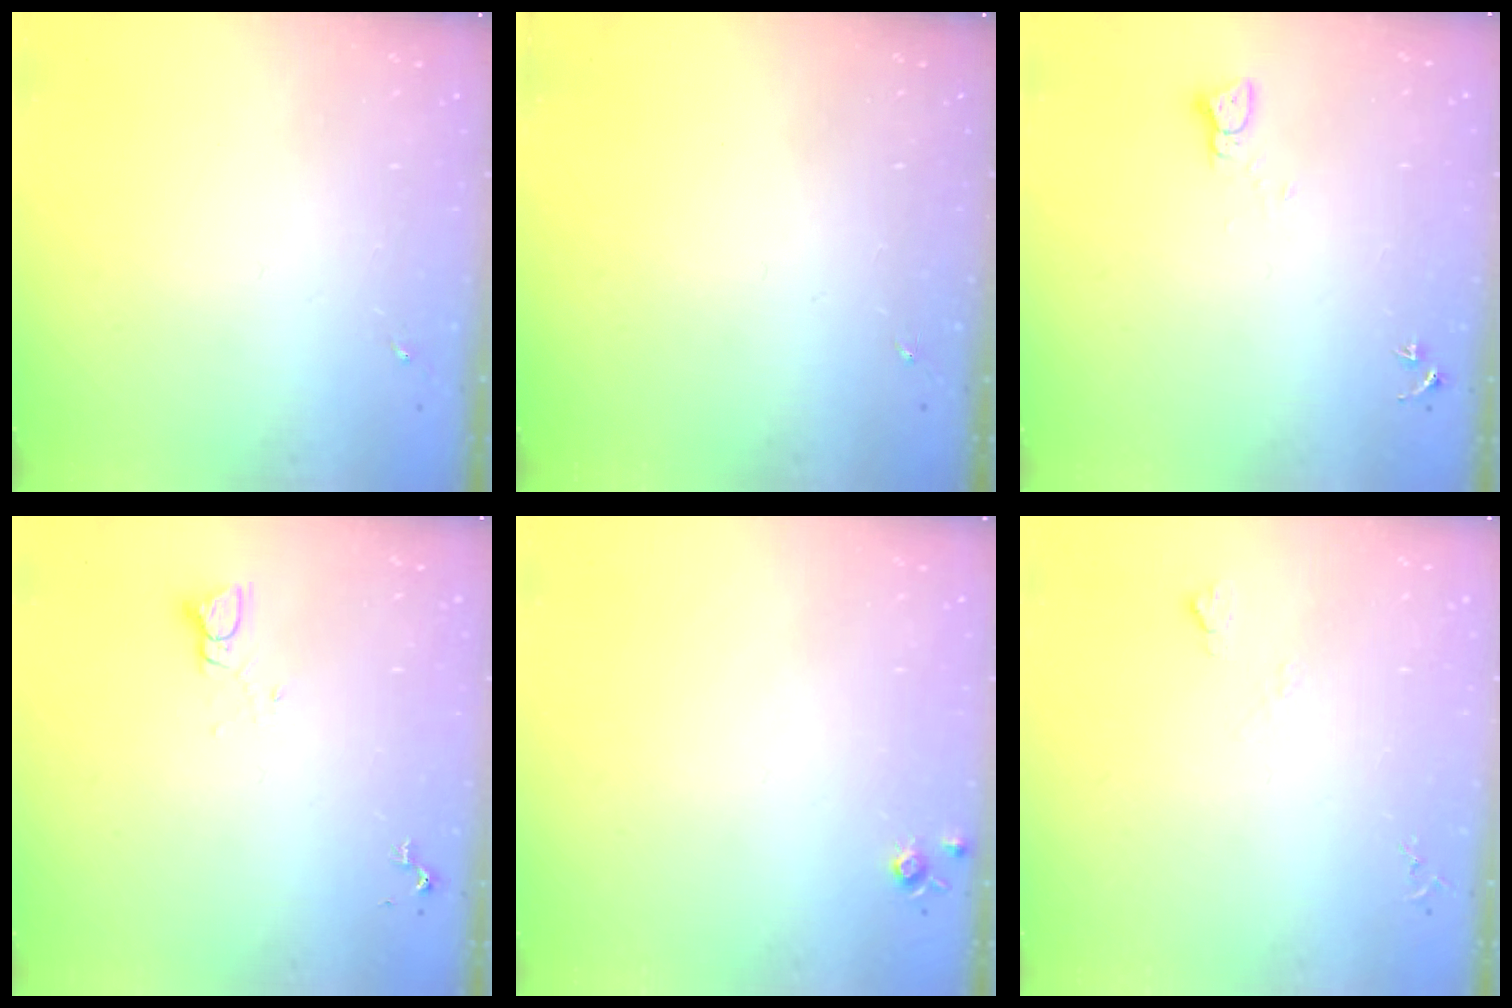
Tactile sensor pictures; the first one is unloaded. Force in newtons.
{"total": 0.0}
{"total": 2.2, "press": 2.2, "slide": 0.2}
{"total": 3.2, "press": 3.2, "slide": 0.2}
{"total": 5.1, "press": 5.1, "slide": 0.7}
{"total": 4.0, "press": 4.0, "slide": 0.6}